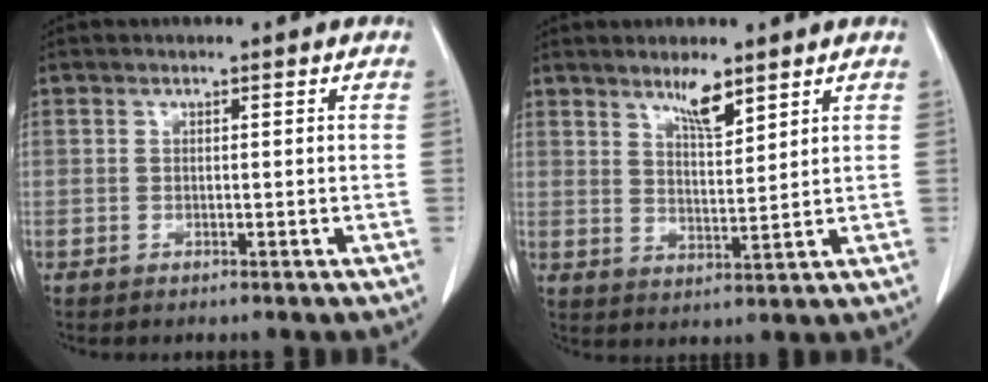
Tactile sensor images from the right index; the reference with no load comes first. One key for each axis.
{"total": 5.0, "fx": 3.7, "fy": 0.9, "fz": 3.3, "tx": -0.061, "ty": -0.007, "tz": 0.068}